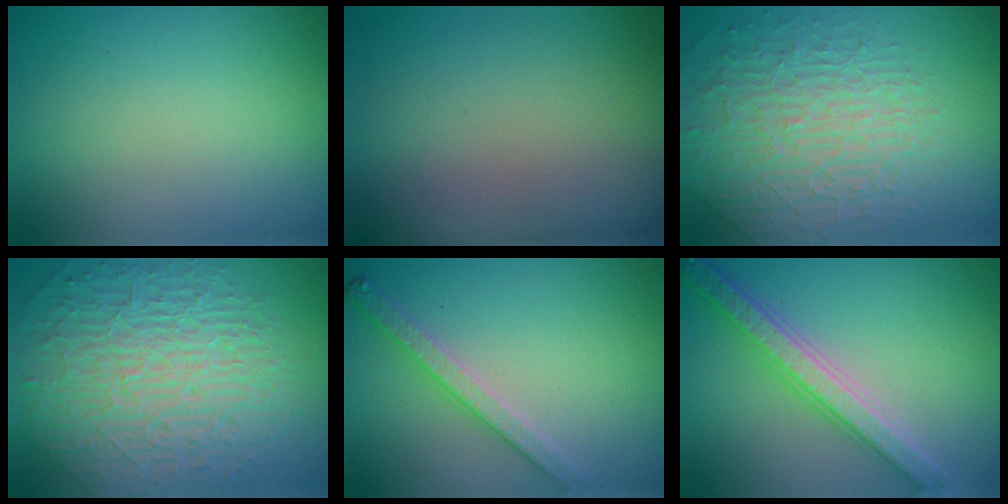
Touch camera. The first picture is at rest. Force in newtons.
{"total": 0.0}
{"total": 4.4, "press": 4.3, "slide": 1.0}
{"total": 10.2, "press": 6.7, "slide": 7.8}
{"total": 2.8, "press": 2.6, "slide": 1.0}
{"total": 5.4, "press": 5.3, "slide": 1.1}